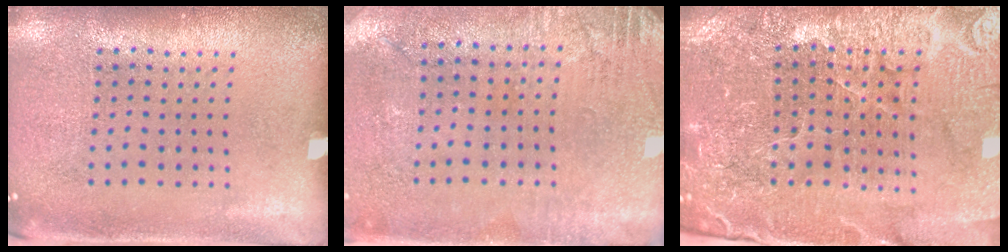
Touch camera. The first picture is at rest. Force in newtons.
{"total": 2.8, "press": 2.4, "slide": 1.5}
{"total": 4.2, "press": 4.1, "slide": 0.8}